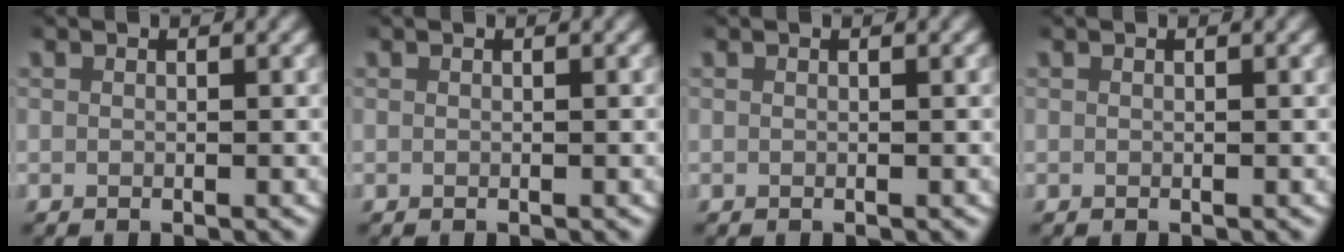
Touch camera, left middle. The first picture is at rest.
{"total": 0.0}
{"total": 0.0}
{"total": 0.0}